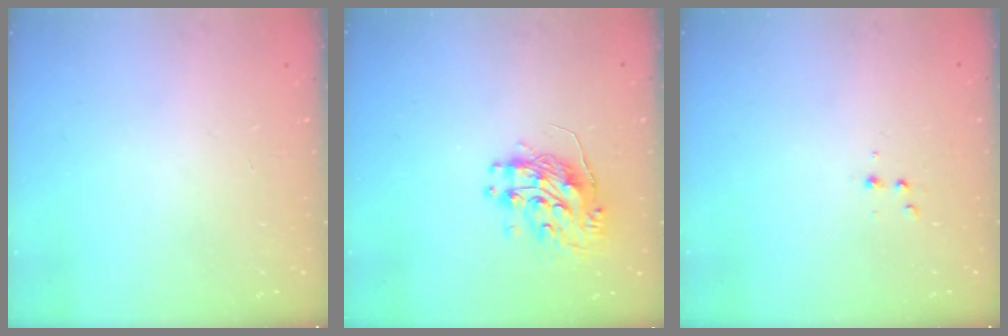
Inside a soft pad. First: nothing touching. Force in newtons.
{"total": 10.7, "press": 10.6, "slide": 1.2}
{"total": 2.9, "press": 2.7, "slide": 1.1}